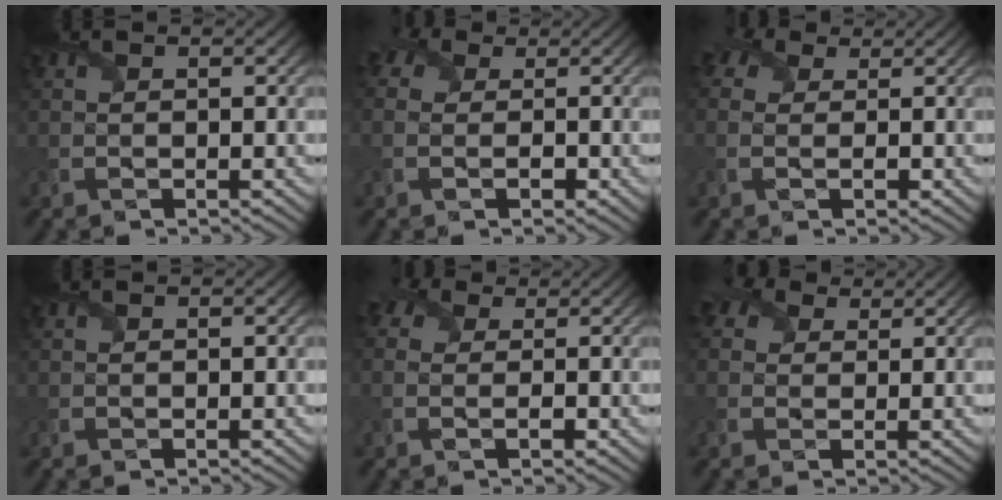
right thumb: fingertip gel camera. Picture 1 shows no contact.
{"total": 5.7, "force": [-0.1, 4.7, 3.3], "torque": [-0.070, 0.005, -0.018]}
{"total": 5.1, "force": [0.7, 3.8, 3.3], "torque": [-0.073, 0.012, 0.002]}
{"total": 0.0}
{"total": 4.9, "force": [0.4, 3.6, 3.2], "torque": [-0.067, 0.010, -0.004]}
{"total": 4.0, "force": [2.1, 2.9, 1.7], "torque": [-0.044, 0.008, 0.029]}